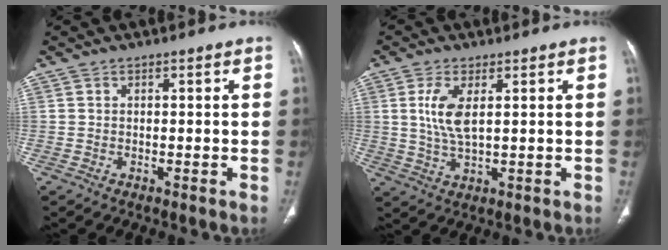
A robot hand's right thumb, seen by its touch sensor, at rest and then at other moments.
{"total": 6.3, "force": [1.5, 2.5, 5.6], "torque": [-0.124, -0.011, 0.035]}